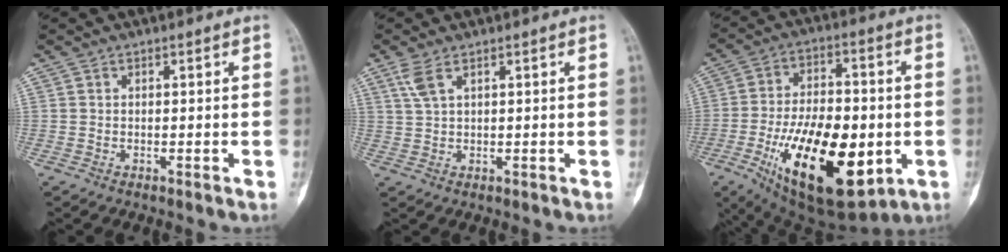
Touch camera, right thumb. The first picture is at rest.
{"total": 3.2, "force": [1.7, 1.1, 2.4], "torque": [-0.061, 0.008, 0.047]}
{"total": 25.3, "force": [-6.7, 12.1, 21.2], "torque": [-0.364, -0.005, -0.088]}